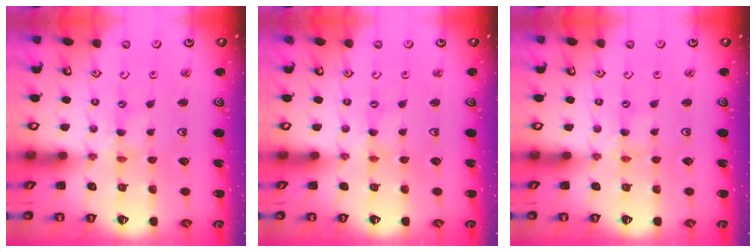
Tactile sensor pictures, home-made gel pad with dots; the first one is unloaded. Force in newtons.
{"total": 0.0}
{"total": 1.4, "press": 1.4, "slide": 0.2}